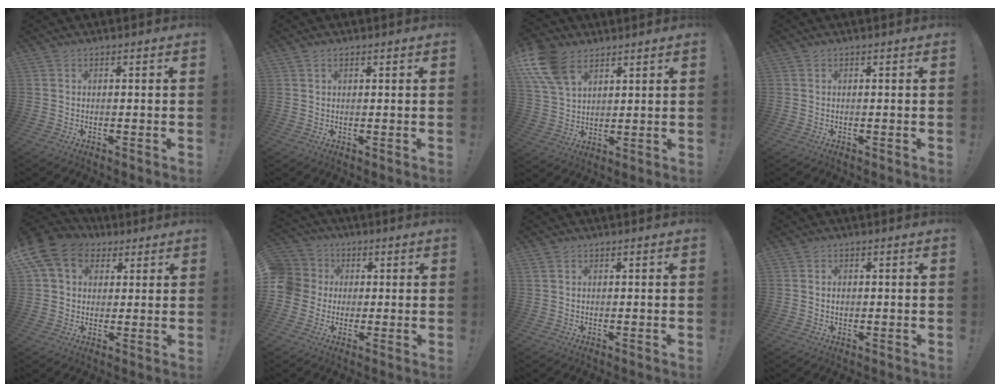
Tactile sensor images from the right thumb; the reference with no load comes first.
{"total": 0.9, "force": [0.6, 0.5, 0.4], "torque": [-0.005, 0.000, 0.011]}
{"total": 13.2, "force": [7.5, 8.2, 7.2], "torque": [-0.149, -0.027, 0.147]}
{"total": 0.0}
{"total": 12.9, "force": [5.4, 9.9, 6.3], "torque": [-0.109, -0.013, 0.109]}
{"total": 8.6, "force": [0.0, 8.3, 2.4], "torque": [-0.052, 0.009, 0.004]}
{"total": 1.1, "force": [0.5, 0.9, 0.3], "torque": [-0.008, 0.004, 0.012]}
{"total": 1.2, "force": [0.0, 1.1, 0.6], "torque": [-0.006, 0.002, -0.001]}